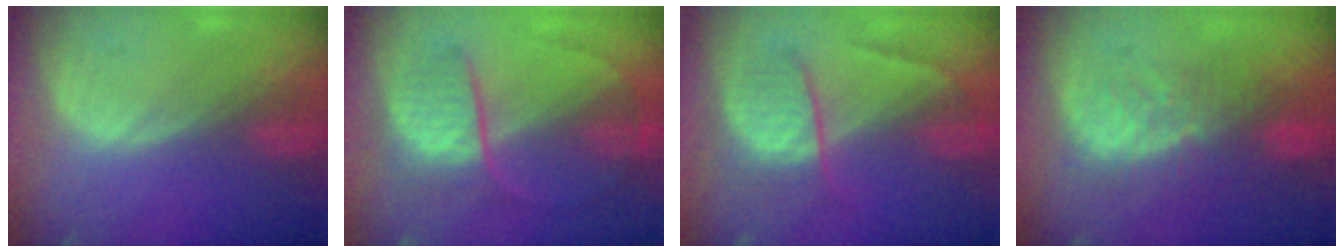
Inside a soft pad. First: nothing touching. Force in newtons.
{"total": 7.6, "press": 7.0, "slide": 2.9}
{"total": 6.6, "press": 6.2, "slide": 2.4}
{"total": 10.0, "press": 8.5, "slide": 5.2}